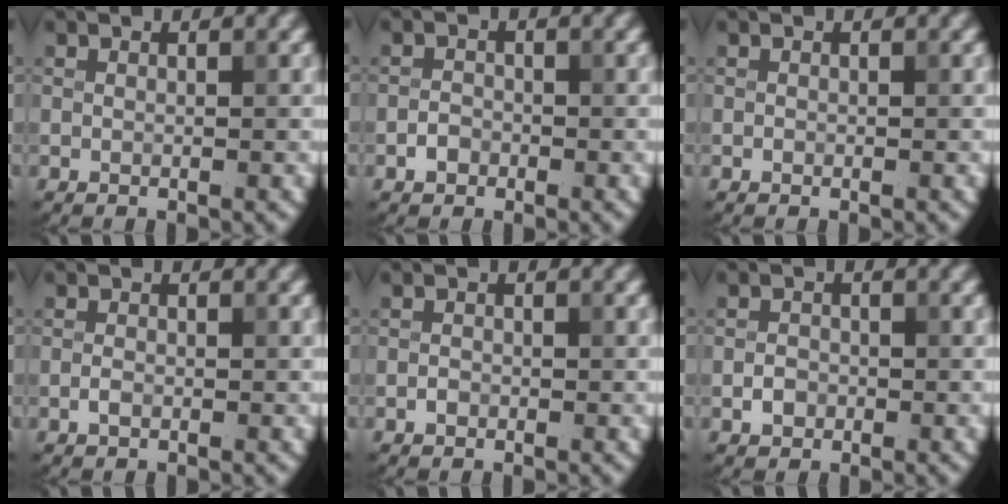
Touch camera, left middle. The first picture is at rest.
{"total": 1.3, "force": [-0.7, 1.0, 0.5], "torque": [-0.005, 0.002, -0.014]}
{"total": 0.0}
{"total": 0.9, "force": [-0.4, 0.5, 0.6], "torque": [-0.012, 0.000, -0.009]}
{"total": 0.7, "force": [-0.4, 0.6, 0.3], "torque": [-0.004, -0.001, -0.009]}
{"total": 1.4, "force": [-0.6, 1.2, 0.6], "torque": [-0.007, 0.000, -0.013]}